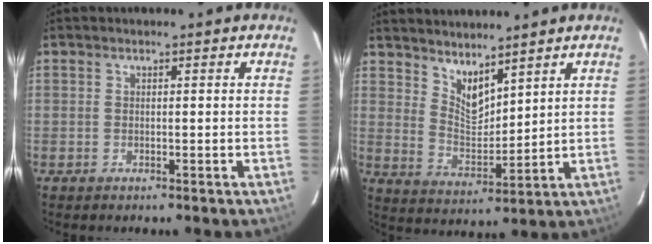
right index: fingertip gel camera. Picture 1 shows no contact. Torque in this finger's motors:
{"motor_torque": [-0.08, 0.19, -0.02, 0.00]}